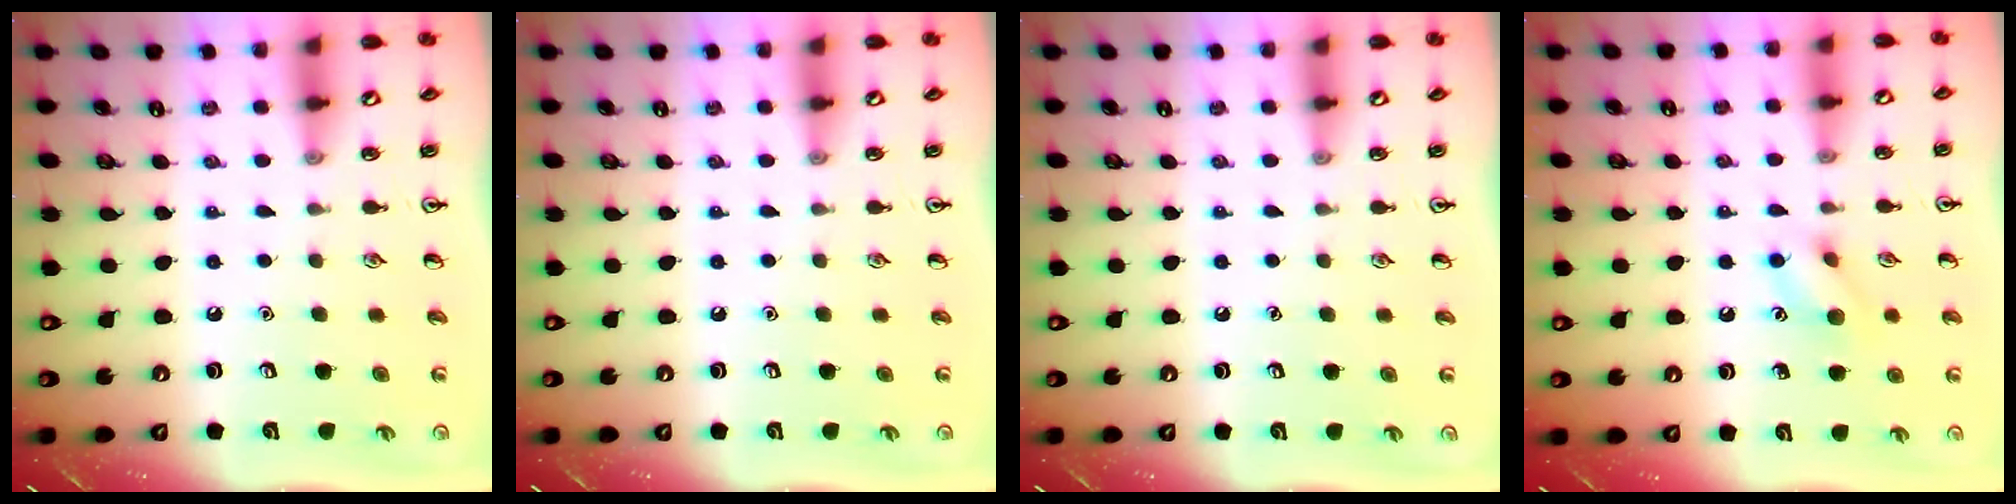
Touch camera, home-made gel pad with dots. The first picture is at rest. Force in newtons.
{"total": 0.0}
{"total": 0.0}
{"total": 8.3, "press": 8.3, "slide": 0.4}